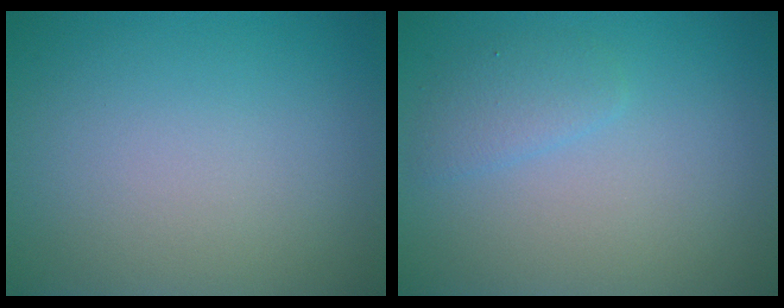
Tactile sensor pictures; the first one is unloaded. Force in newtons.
{"total": 1.6, "press": 1.6, "slide": 0.0}